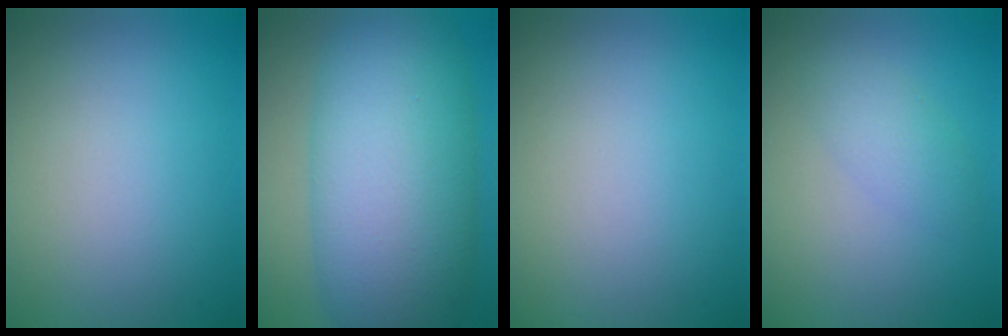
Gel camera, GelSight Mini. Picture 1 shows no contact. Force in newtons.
{"total": 13.1, "press": 13.1, "slide": 0.1}
{"total": 0.0}
{"total": 2.2, "press": 2.2, "slide": 0.1}